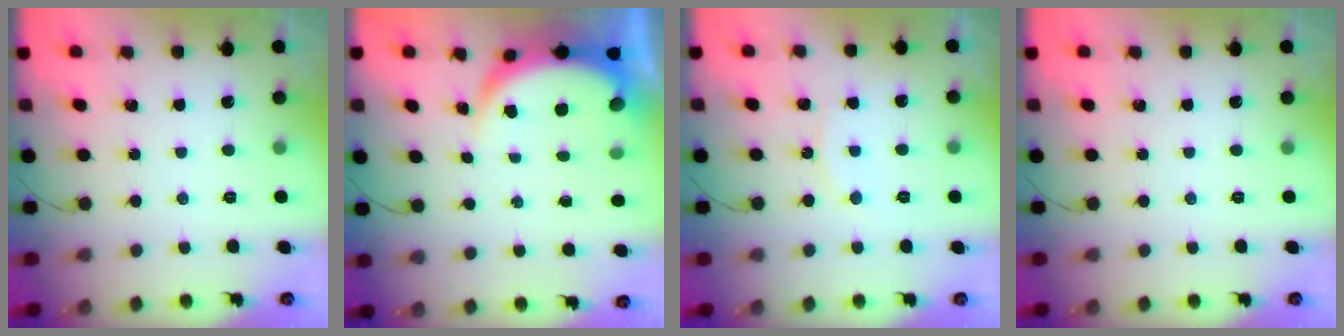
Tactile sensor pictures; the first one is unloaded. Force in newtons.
{"total": 5.8, "press": 5.7, "slide": 0.7}
{"total": 6.3, "press": 6.3, "slide": 0.3}
{"total": 0.0}